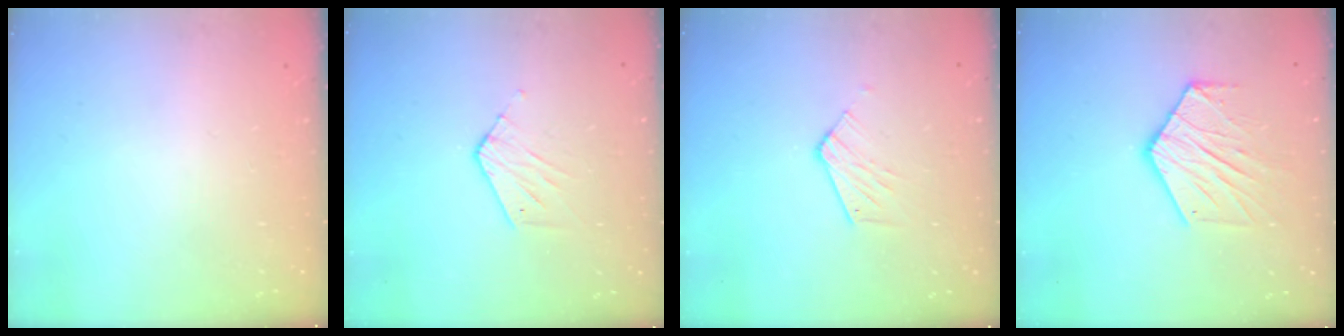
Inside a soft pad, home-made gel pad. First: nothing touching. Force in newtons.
{"total": 5.3, "press": 5.3, "slide": 0.3}
{"total": 7.0, "press": 7.0, "slide": 0.4}
{"total": 13.2, "press": 13.2, "slide": 1.0}